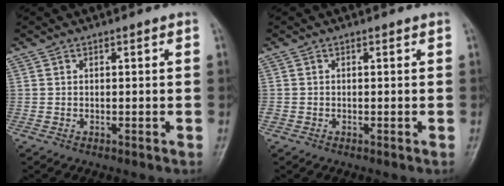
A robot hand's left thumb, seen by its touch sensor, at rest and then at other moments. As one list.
[{"total": 0.7, "force": [-0.2, 0.6, 0.2], "torque": [-0.006, 0.001, -0.007]}]